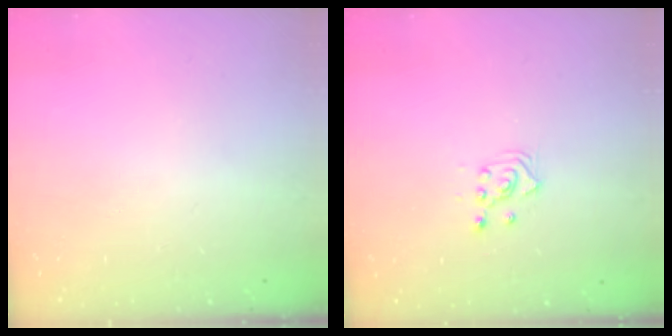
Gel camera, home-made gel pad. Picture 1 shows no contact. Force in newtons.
{"total": 2.4, "press": 2.2, "slide": 0.8}